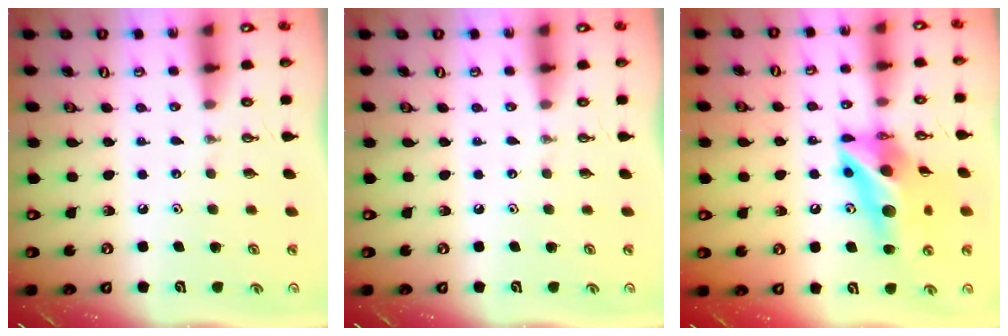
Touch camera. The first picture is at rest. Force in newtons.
{"total": 0.0}
{"total": 15.3, "press": 15.2, "slide": 1.6}